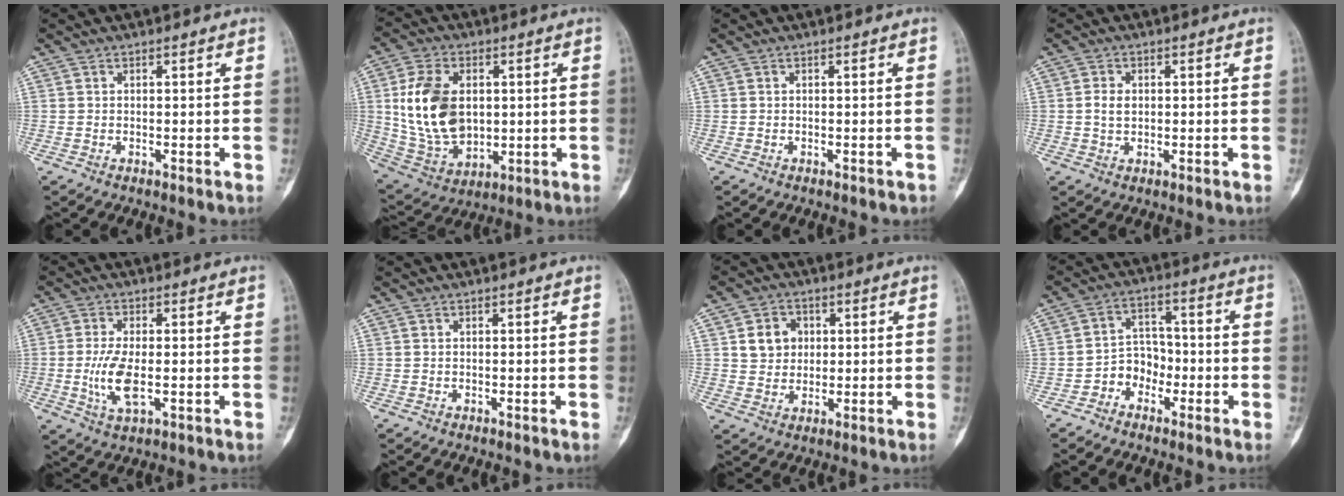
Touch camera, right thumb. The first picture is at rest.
{"total": 16.5, "force": [2.0, 10.9, 12.1], "torque": [-0.215, -0.008, 0.052]}
{"total": 0.6, "force": [-0.5, 0.2, 0.2], "torque": [-0.004, 0.004, -0.004]}
{"total": 2.8, "force": [0.2, 2.0, 1.9], "torque": [-0.031, 0.003, 0.004]}
{"total": 7.3, "force": [-1.1, 3.0, 6.6], "torque": [-0.143, -0.009, -0.018]}
{"total": 0.0}
{"total": 6.3, "force": [1.6, 5.5, 2.7], "torque": [-0.017, -0.003, 0.027]}
{"total": 6.0, "force": [-2.8, 4.8, 2.2], "torque": [-0.003, 0.033, -0.059]}